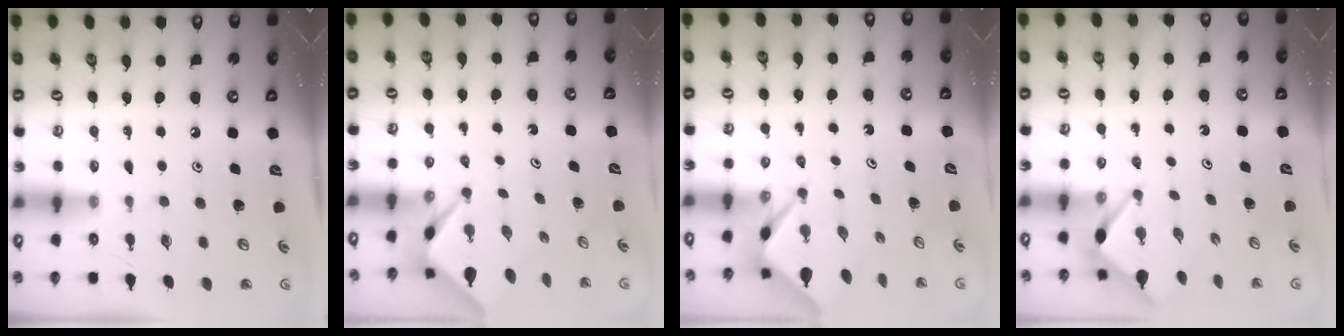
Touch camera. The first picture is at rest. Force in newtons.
{"total": 2.5, "press": 2.5, "slide": 0.2}
{"total": 2.7, "press": 2.7, "slide": 0.1}
{"total": 3.5, "press": 3.5, "slide": 0.3}